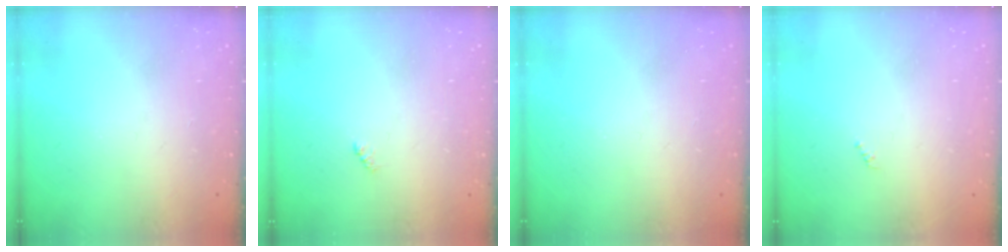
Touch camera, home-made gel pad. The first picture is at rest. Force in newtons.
{"total": 1.9, "press": 1.9, "slide": 0.4}
{"total": 0.0}
{"total": 0.0}